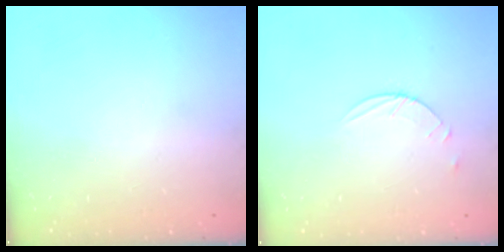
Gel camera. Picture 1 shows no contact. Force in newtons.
{"total": 3.5, "press": 3.5, "slide": 0.4}